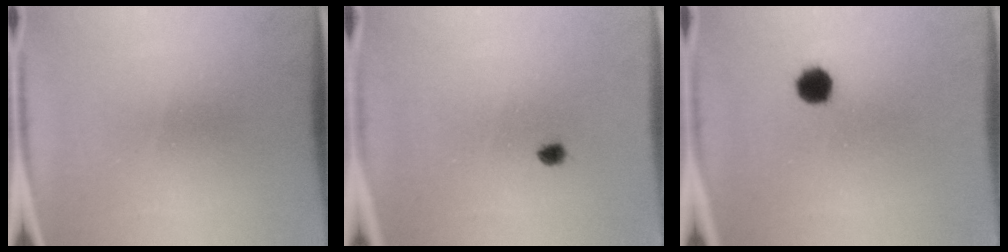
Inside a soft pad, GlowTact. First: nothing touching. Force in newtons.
{"total": 1.4}
{"total": 4.3}